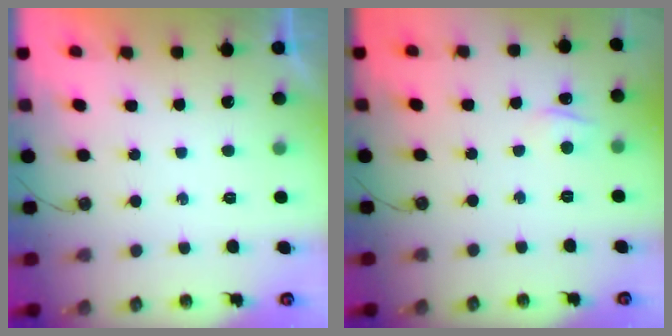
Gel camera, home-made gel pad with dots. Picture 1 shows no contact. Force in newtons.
{"total": 5.7, "press": 5.6, "slide": 0.8}